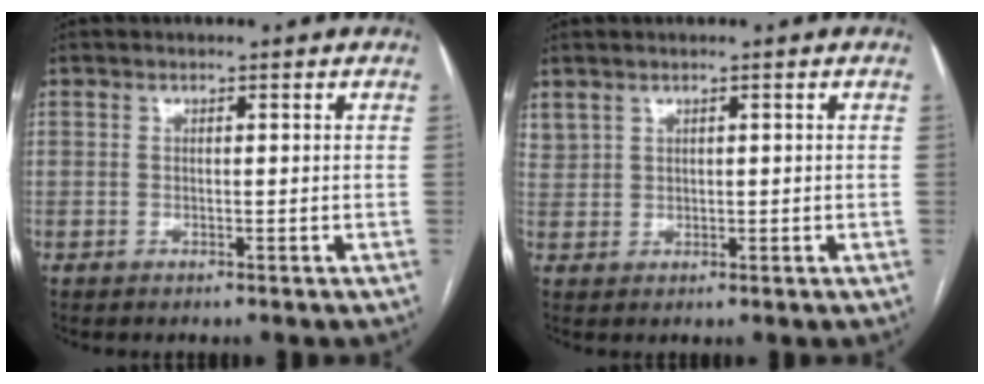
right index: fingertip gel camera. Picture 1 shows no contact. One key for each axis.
{"total": 1.9, "fx": 1.4, "fy": 1.2, "fz": 0.4, "tx": -0.012, "ty": 0.012, "tz": 0.037}